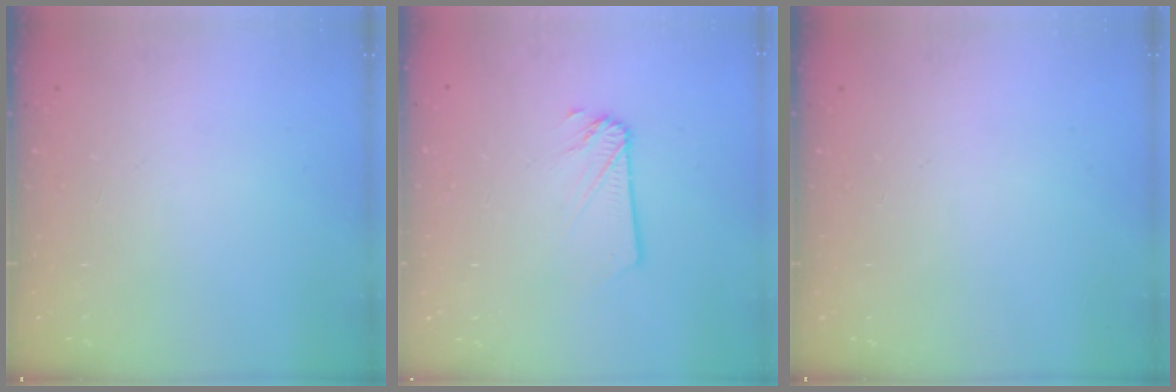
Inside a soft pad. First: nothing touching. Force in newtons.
{"total": 2.0, "press": 2.0, "slide": 0.2}
{"total": 0.0}